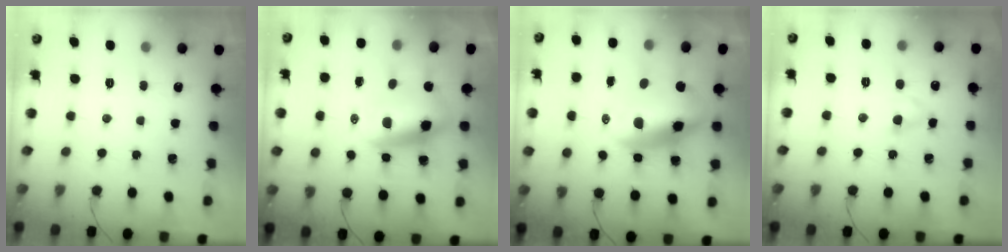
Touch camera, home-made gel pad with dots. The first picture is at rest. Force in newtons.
{"total": 9.8, "press": 9.5, "slide": 2.4}
{"total": 13.3, "press": 12.8, "slide": 3.5}
{"total": 2.5, "press": 2.2, "slide": 1.2}